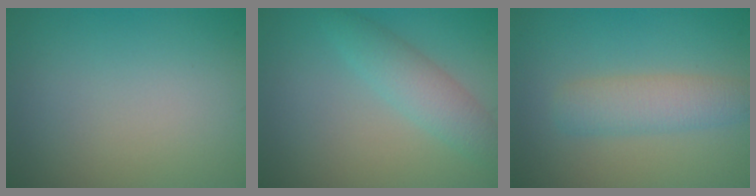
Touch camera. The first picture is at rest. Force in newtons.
{"total": 2.4, "press": 2.4, "slide": 0.2}
{"total": 3.5, "press": 3.5, "slide": 0.2}